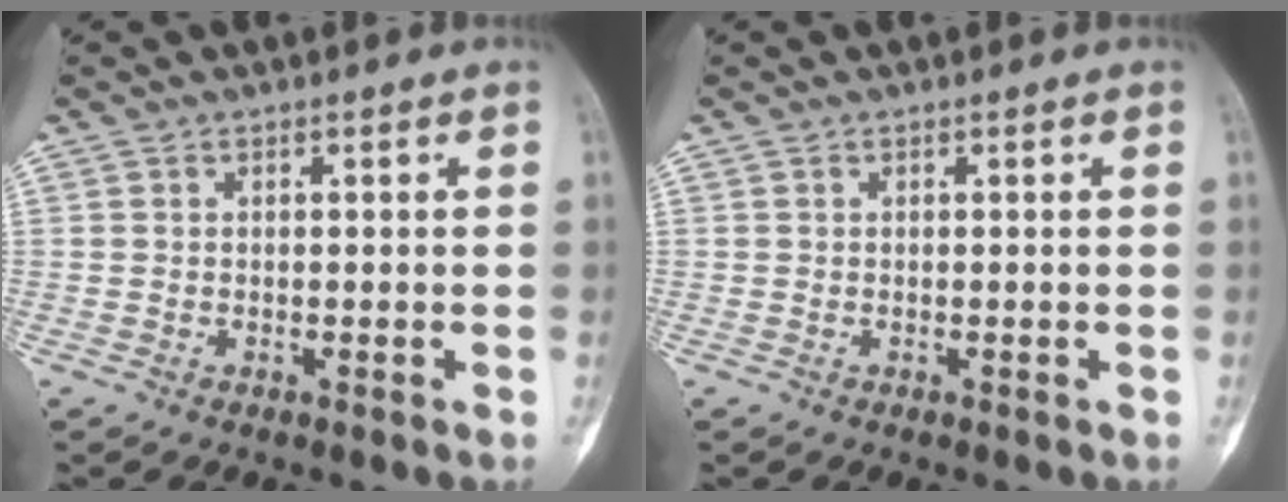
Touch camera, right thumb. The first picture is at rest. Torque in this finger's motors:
{"motor_torque": [0.12, -0.12, 0.11, -0.04, 0.00]}